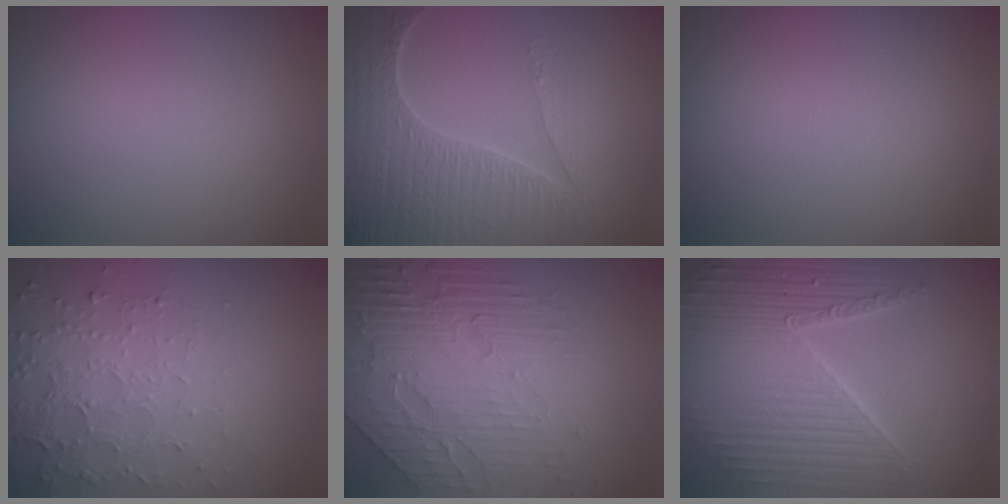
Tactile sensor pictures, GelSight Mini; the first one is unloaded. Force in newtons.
{"total": 7.7, "press": 5.6, "slide": 5.3}
{"total": 0.0}
{"total": 4.6, "press": 3.4, "slide": 3.1}
{"total": 8.3, "press": 5.6, "slide": 6.0}
{"total": 10.6, "press": 6.8, "slide": 8.1}